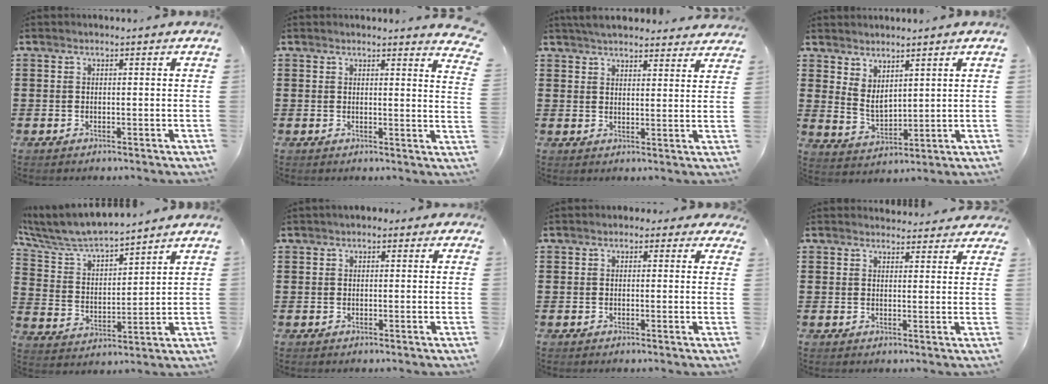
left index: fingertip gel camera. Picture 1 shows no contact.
{"total": 2.4, "force": [2.3, -0.3, 0.6], "torque": [-0.012, -0.011, 0.040]}
{"total": 4.4, "force": [4.3, 0.6, 0.7], "torque": [-0.024, -0.009, 0.081]}
{"total": 3.9, "force": [3.1, 1.8, 1.5], "torque": [-0.041, -0.004, 0.059]}
{"total": 6.8, "force": [6.3, 1.1, 2.2], "torque": [-0.074, -0.037, 0.108]}
{"total": 1.1, "force": [0.1, 0.9, 0.7], "torque": [-0.015, 0.007, 0.000]}
{"total": 1.3, "force": [0.3, 1.1, 0.6], "torque": [-0.009, 0.005, 0.001]}
{"total": 2.7, "force": [2.6, 0.7, 0.3], "torque": [-0.006, -0.006, 0.047]}